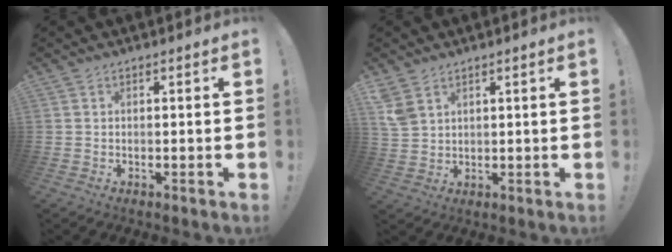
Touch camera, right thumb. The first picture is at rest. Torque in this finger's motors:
{"motor_torque": [0.47, 1.15, 0.48, 0.47, -0.01]}